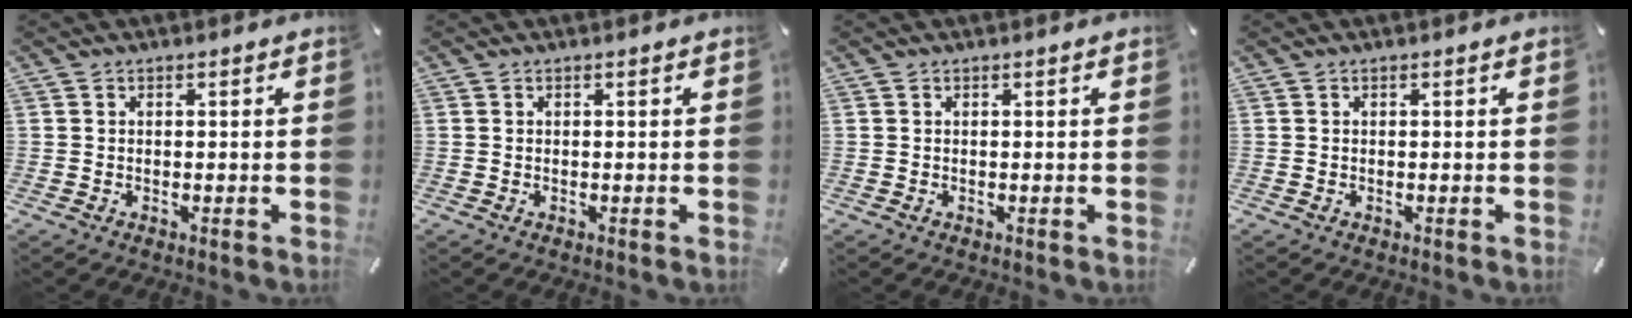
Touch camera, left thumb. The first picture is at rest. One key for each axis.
{"total": 0.0}
{"total": 0.0}
{"total": 0.0}